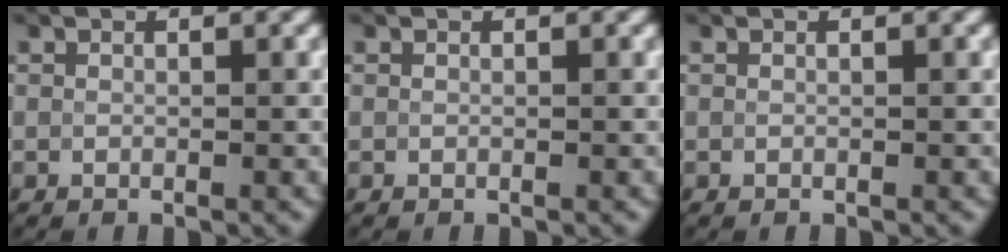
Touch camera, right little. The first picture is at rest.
{"total": 0.0}
{"total": 0.0}